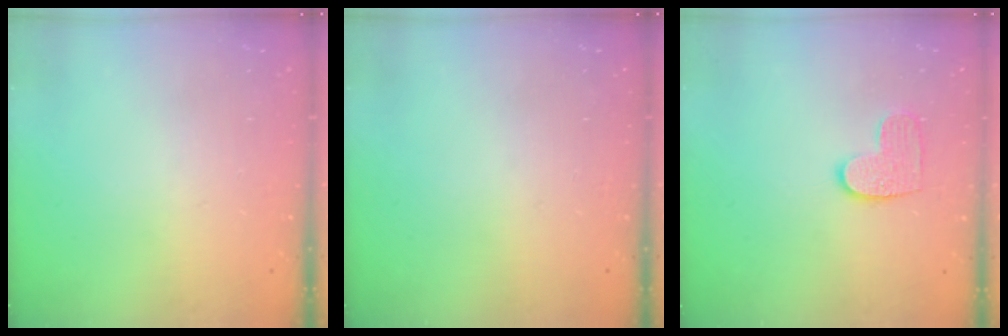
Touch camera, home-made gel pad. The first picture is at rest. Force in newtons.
{"total": 0.0}
{"total": 7.4, "press": 7.4, "slide": 0.2}